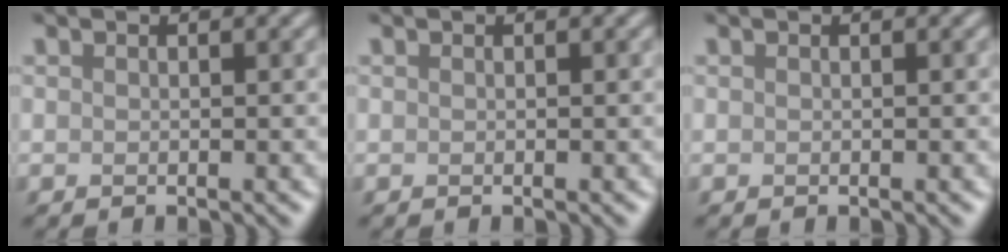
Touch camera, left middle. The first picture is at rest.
{"total": 0.0}
{"total": 0.0}